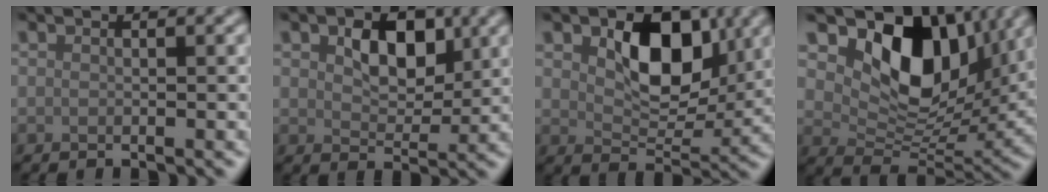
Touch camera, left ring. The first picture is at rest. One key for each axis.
{"total": 4.5, "fx": 1.4, "fy": 2.9, "fz": 3.1, "tx": -0.053, "ty": -0.001, "tz": 0.018}
{"total": 7.4, "fx": 2.2, "fy": 4.6, "fz": 5.4, "tx": -0.083, "ty": -0.007, "tz": 0.035}
{"total": 10.7, "fx": 4.3, "fy": 6.7, "fz": 7.1, "tx": -0.114, "ty": -0.016, "tz": 0.079}